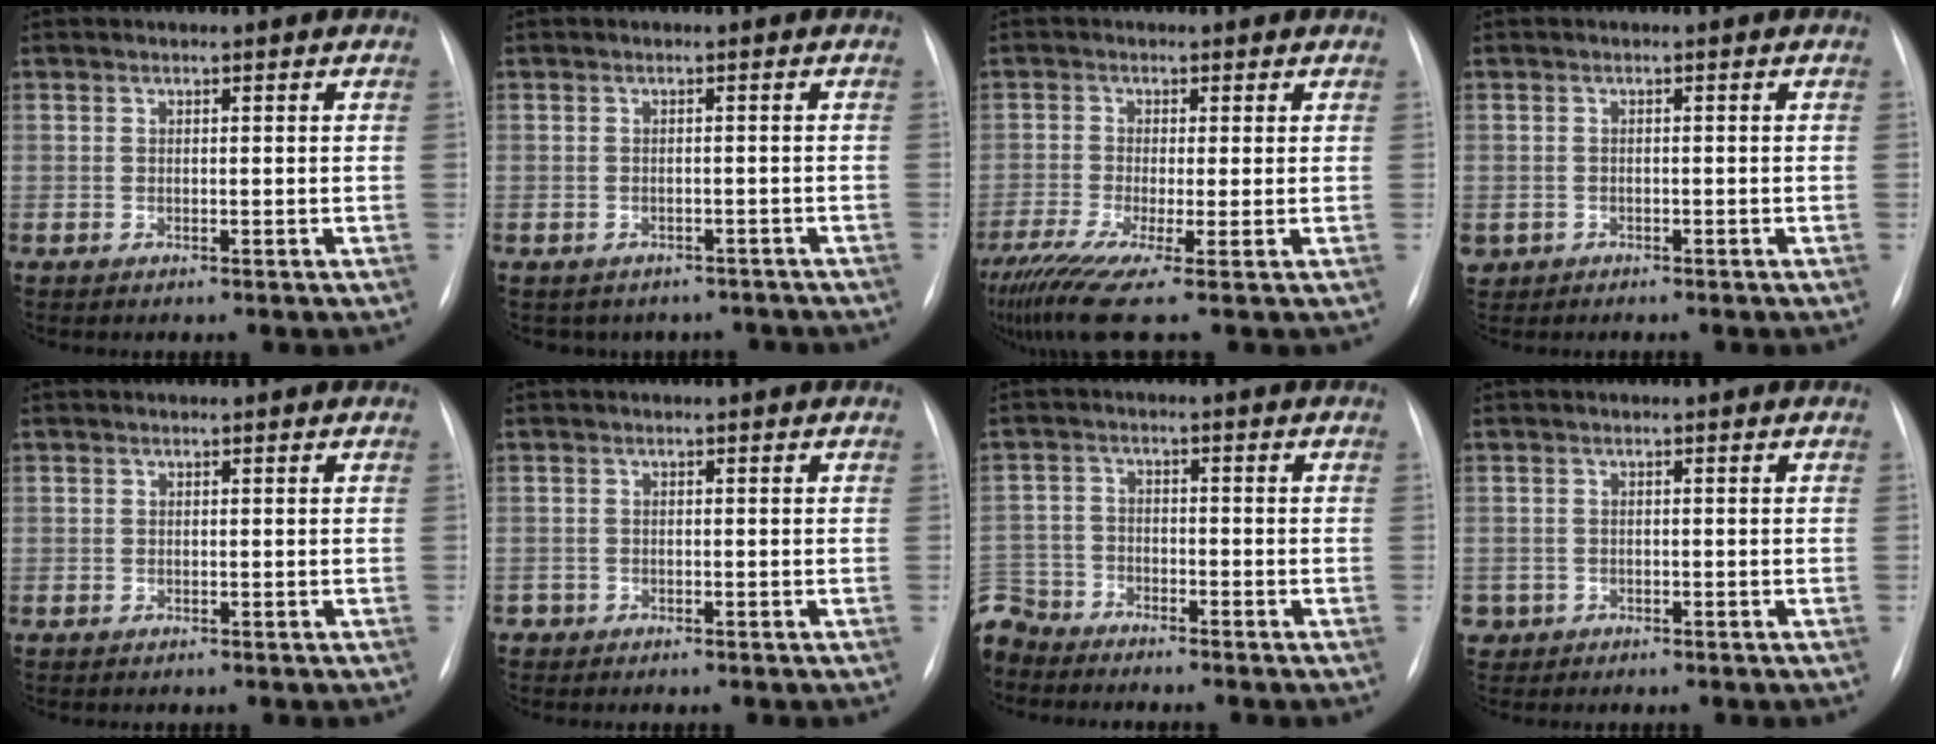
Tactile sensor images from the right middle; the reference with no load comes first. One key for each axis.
{"total": 6.5, "fx": -5.5, "fy": 3.5, "fz": 0.5, "tx": 0.004, "ty": 0.019, "tz": -0.056}
{"total": 9.3, "fx": -5.8, "fy": 0.4, "fz": 7.3, "tx": -0.130, "ty": -0.030, "tz": -0.102}
{"total": 2.5, "fx": -1.5, "fy": 2.0, "fz": 0.3, "tx": -0.008, "ty": 0.001, "tz": -0.023}
{"total": 0.0}
{"total": 0.7, "fx": -0.5, "fy": 0.6, "fz": -0.1, "tx": -0.002, "ty": 0.003, "tz": -0.010}
{"total": 7.6, "fx": -7.0, "fy": 2.9, "fz": 0.4, "tx": -0.014, "ty": -0.003, "tz": -0.139}
{"total": 1.8, "fx": -0.8, "fy": 1.6, "fz": 0.0, "tx": -0.001, "ty": 0.007, "tz": -0.010}